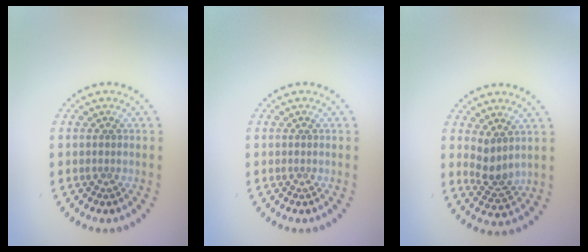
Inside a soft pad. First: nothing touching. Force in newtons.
{"total": 0.0}
{"total": 2.6, "press": 2.1, "slide": 1.5}